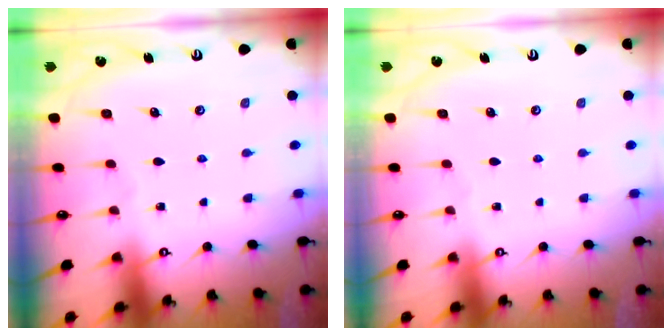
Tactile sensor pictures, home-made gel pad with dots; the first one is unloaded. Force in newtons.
{"total": 0.0}